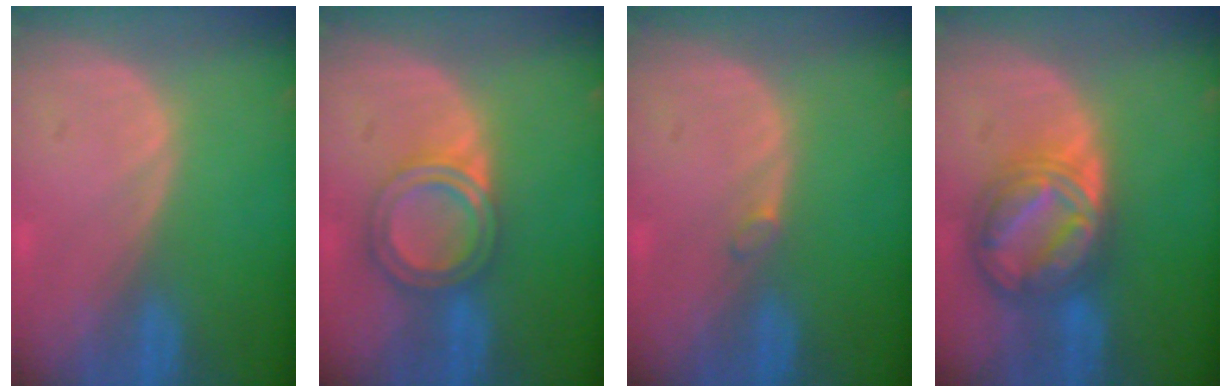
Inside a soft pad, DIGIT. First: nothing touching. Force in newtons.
{"total": 5.9, "press": 5.4, "slide": 2.4}
{"total": 0.9, "press": 0.8, "slide": 0.2}
{"total": 9.1, "press": 9.0, "slide": 0.6}